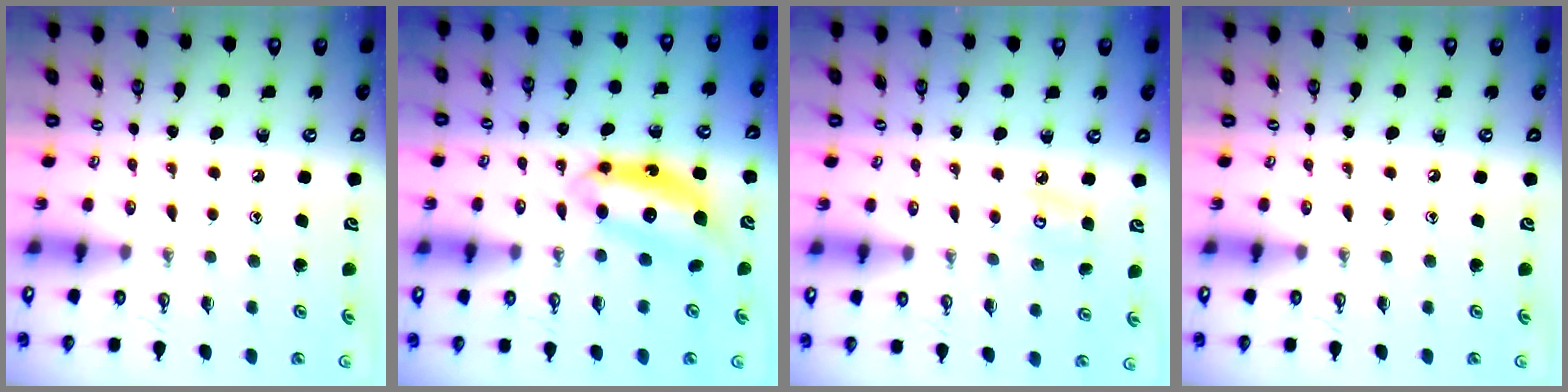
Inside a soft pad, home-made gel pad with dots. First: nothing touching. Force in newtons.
{"total": 7.3, "press": 7.3, "slide": 0.2}
{"total": 6.3, "press": 6.3, "slide": 0.4}
{"total": 0.0}